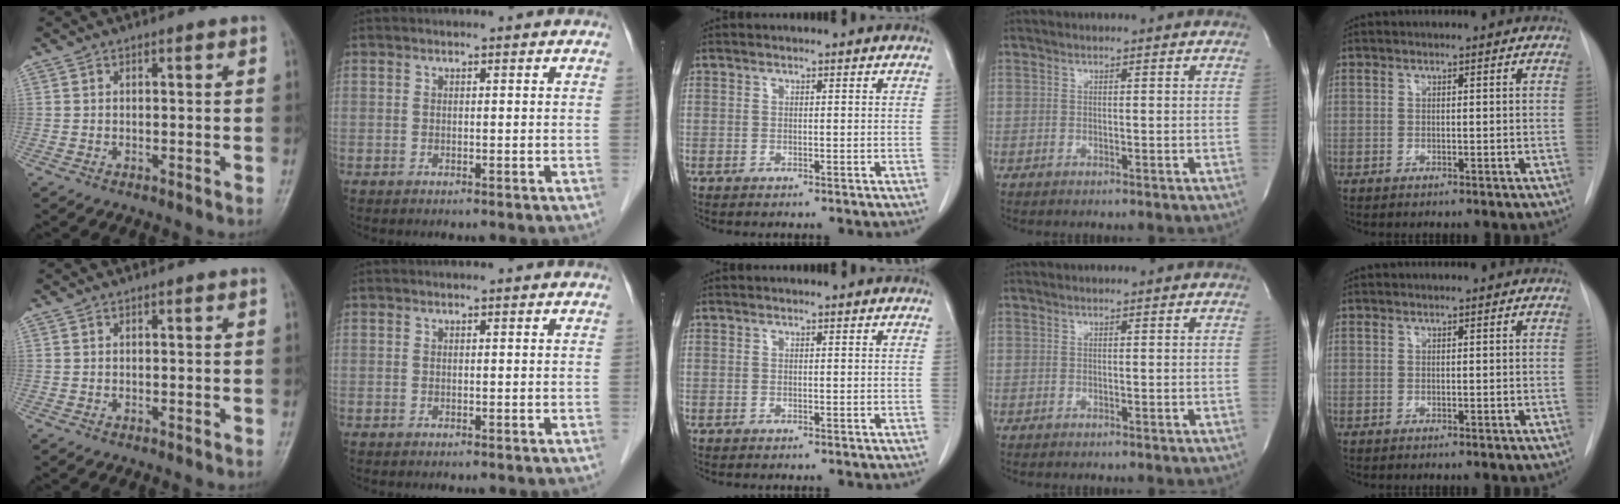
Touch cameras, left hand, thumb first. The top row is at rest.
{}